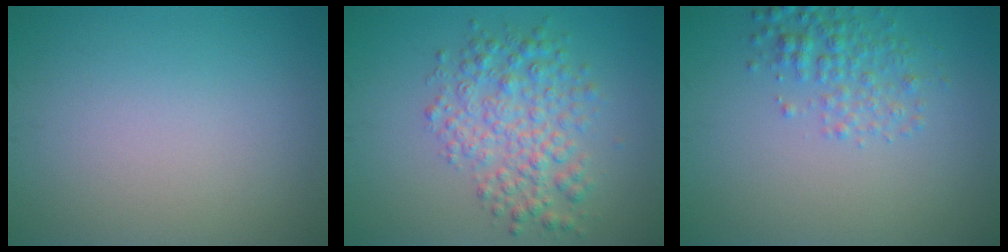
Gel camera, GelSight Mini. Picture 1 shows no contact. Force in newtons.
{"total": 4.6, "press": 4.6, "slide": 0.1}
{"total": 2.6, "press": 2.6, "slide": 0.1}